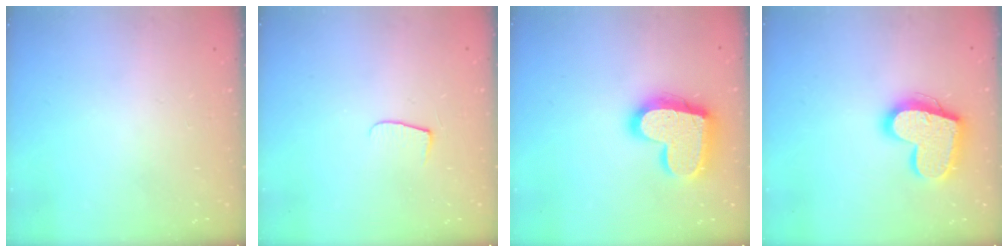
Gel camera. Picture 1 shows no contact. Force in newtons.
{"total": 4.3, "press": 4.2, "slide": 0.5}
{"total": 19.1, "press": 19.0, "slide": 1.3}
{"total": 18.3, "press": 18.2, "slide": 1.4}